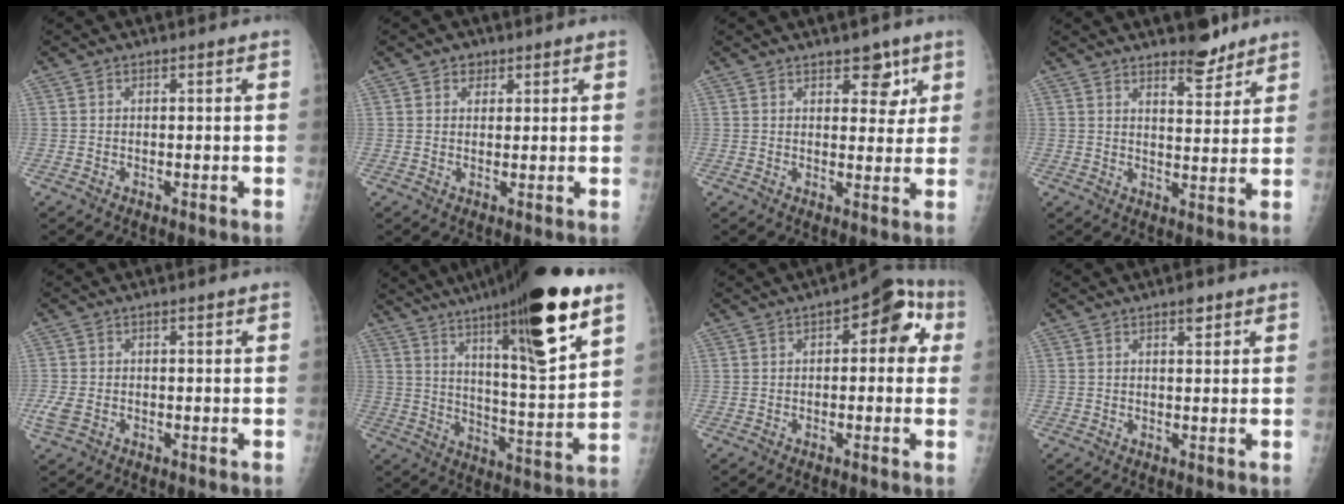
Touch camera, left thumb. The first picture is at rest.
{"total": 2.5, "force": [1.3, 2.0, 0.5], "torque": [0.011, -0.005, 0.013]}
{"total": 5.3, "force": [3.2, 2.9, 3.1], "torque": [-0.007, -0.016, 0.041]}
{"total": 6.0, "force": [5.0, 2.0, 2.8], "torque": [-0.021, -0.040, 0.076]}
{"total": 3.4, "force": [-0.5, 2.2, 2.5], "torque": [-0.070, 0.003, -0.007]}
{"total": 23.8, "force": [14.0, 3.7, 18.9], "torque": [-0.284, -0.057, 0.222]}
{"total": 8.7, "force": [1.8, 4.4, 7.2], "torque": [-0.046, 0.024, 0.008]}
{"total": 1.9, "force": [1.3, 0.7, 1.2], "torque": [-0.012, -0.007, 0.018]}